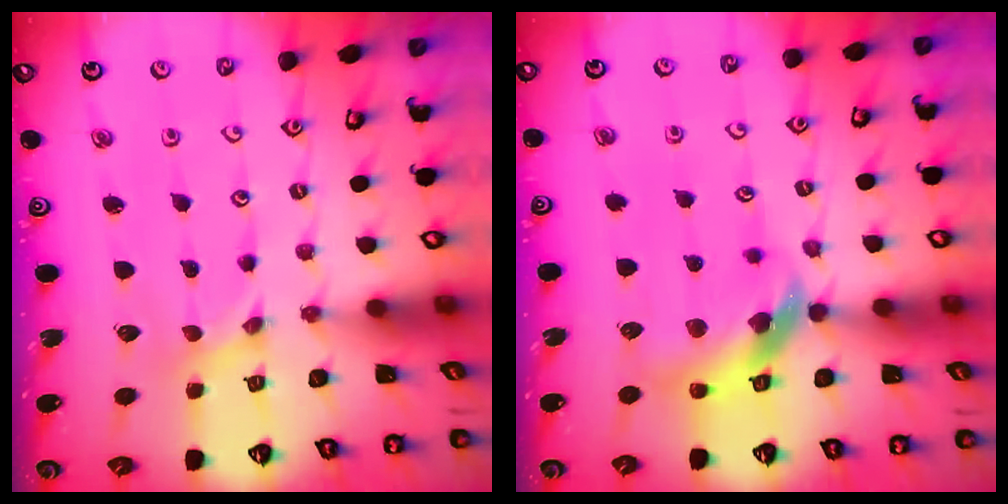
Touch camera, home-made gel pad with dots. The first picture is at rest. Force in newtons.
{"total": 11.9, "press": 11.8, "slide": 1.7}